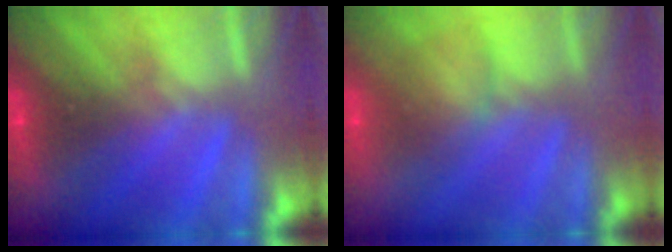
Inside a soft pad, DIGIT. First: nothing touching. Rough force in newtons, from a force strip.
{"total": 3.0}